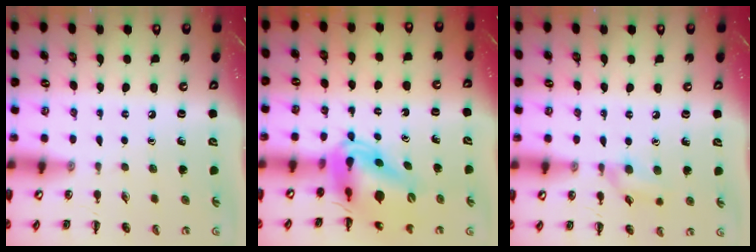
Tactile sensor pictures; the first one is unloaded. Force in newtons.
{"total": 8.0, "press": 7.6, "slide": 2.6}
{"total": 8.1, "press": 7.9, "slide": 1.7}